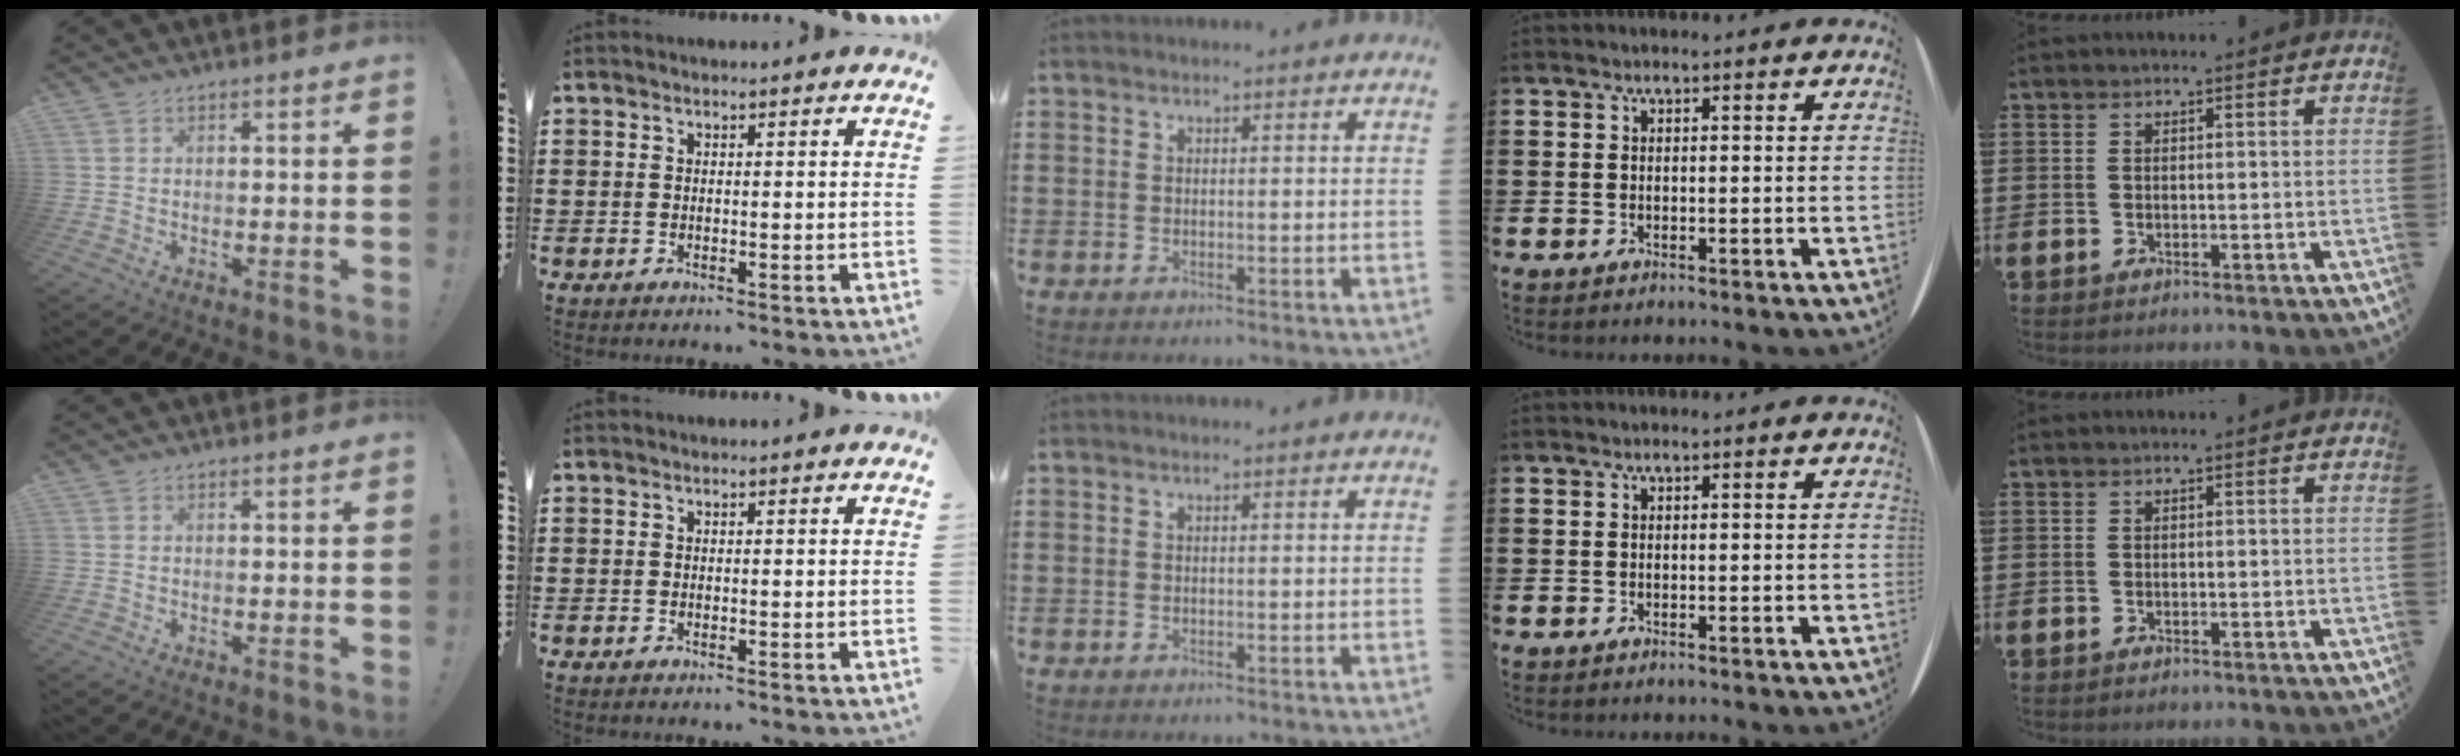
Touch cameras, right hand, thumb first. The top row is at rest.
{}